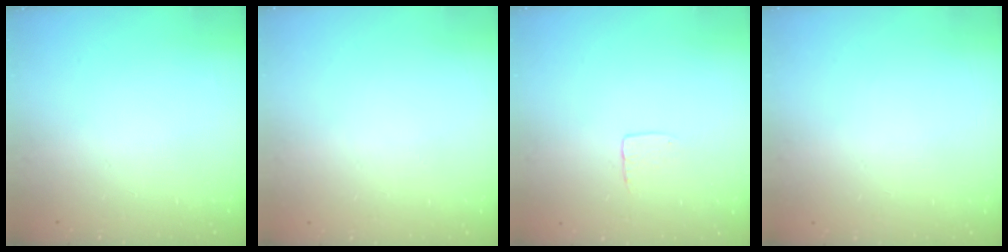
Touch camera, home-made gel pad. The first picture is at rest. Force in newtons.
{"total": 0.0}
{"total": 3.7, "press": 3.7, "slide": 0.3}
{"total": 0.0}